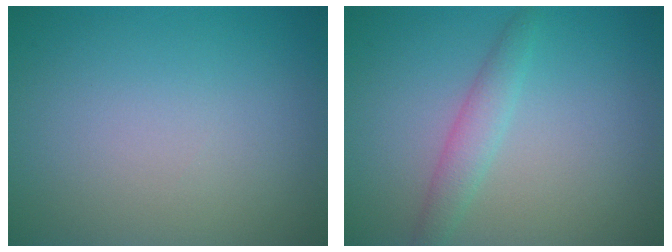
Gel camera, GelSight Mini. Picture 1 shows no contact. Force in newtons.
{"total": 2.0, "press": 2.0, "slide": 0.1}